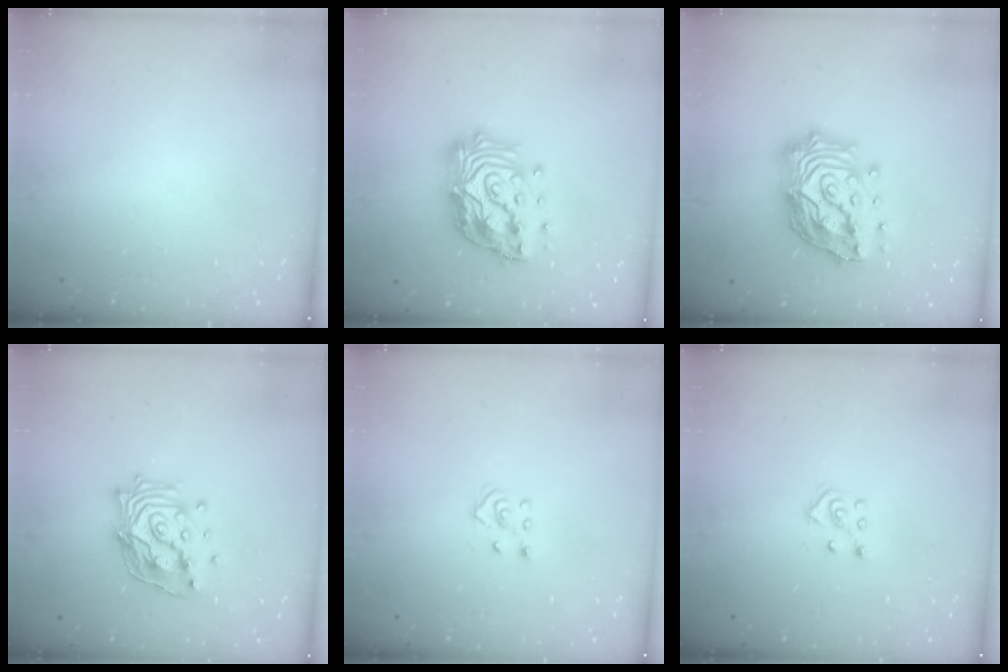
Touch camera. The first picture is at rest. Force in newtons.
{"total": 19.2, "press": 19.1, "slide": 1.9}
{"total": 22.7, "press": 22.6, "slide": 1.9}
{"total": 14.8, "press": 14.6, "slide": 2.2}
{"total": 3.1, "press": 3.1, "slide": 0.4}
{"total": 5.0, "press": 4.9, "slide": 0.4}